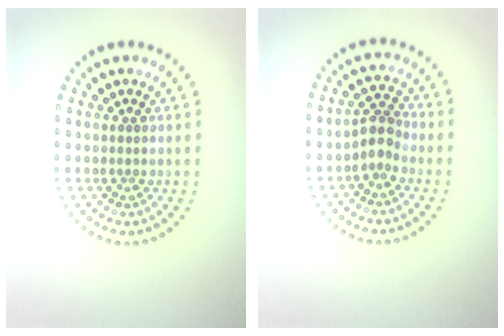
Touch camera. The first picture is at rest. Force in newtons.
{"total": 2.0, "press": 1.6, "slide": 1.2}